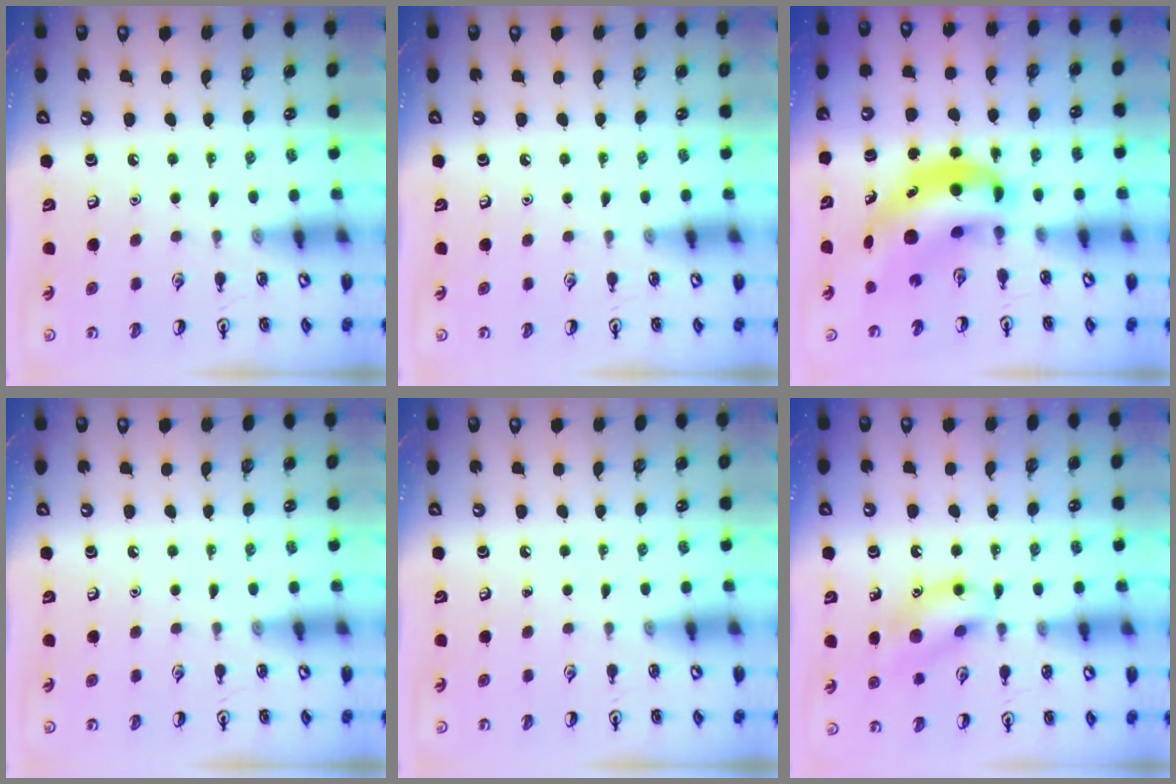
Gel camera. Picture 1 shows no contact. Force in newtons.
{"total": 0.0}
{"total": 10.3, "press": 9.9, "slide": 2.9}
{"total": 0.0}
{"total": 0.0}
{"total": 12.5, "press": 12.4, "slide": 1.0}